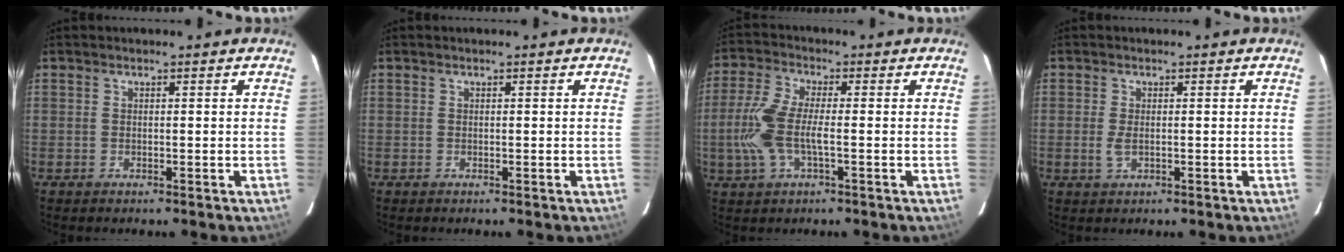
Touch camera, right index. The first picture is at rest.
{"total": 0.0}
{"total": 9.2, "force": [-1.6, 2.9, 8.6], "torque": [-0.195, 0.002, -0.034]}
{"total": 2.2, "force": [-0.3, 1.0, 1.9], "torque": [-0.040, -0.003, -0.005]}